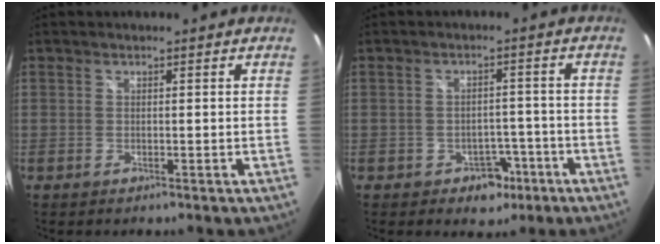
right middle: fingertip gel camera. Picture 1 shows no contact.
{"total": 4.9, "force": [-2.8, 3.7, 1.7], "torque": [-0.037, 0.011, -0.026]}